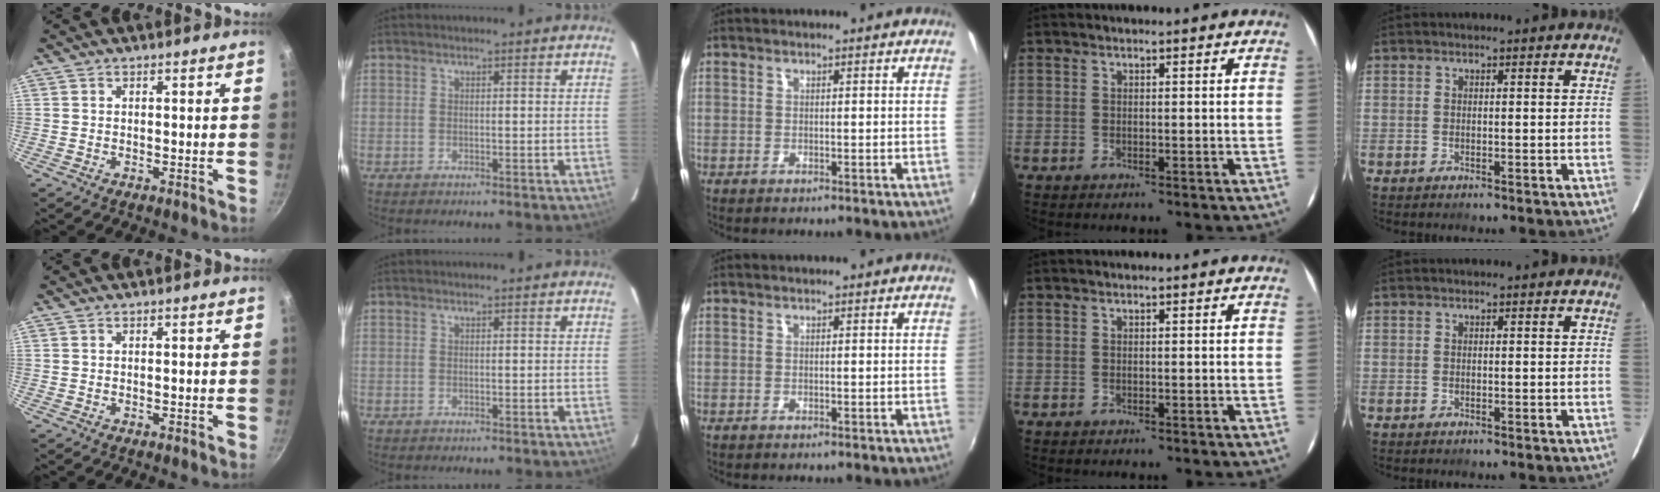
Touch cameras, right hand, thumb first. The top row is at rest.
{}